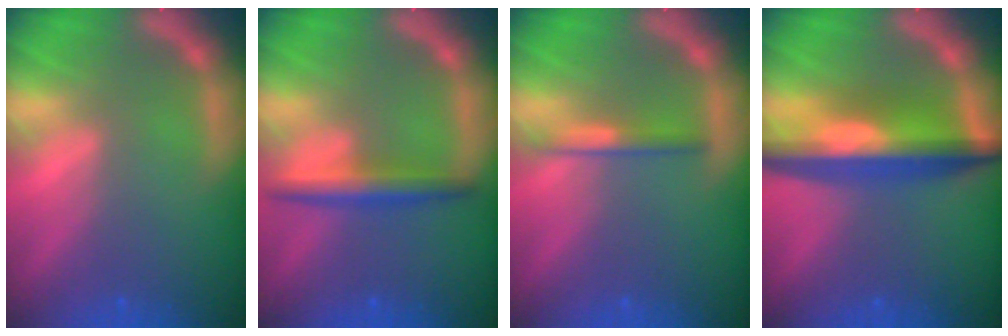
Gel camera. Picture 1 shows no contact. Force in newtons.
{"total": 3.5}
{"total": 2.0}
{"total": 8.5}